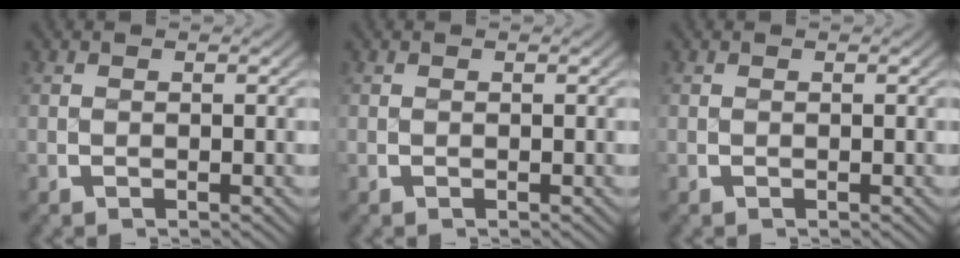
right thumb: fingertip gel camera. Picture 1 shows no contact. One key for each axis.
{"total": 0.0}
{"total": 0.0}